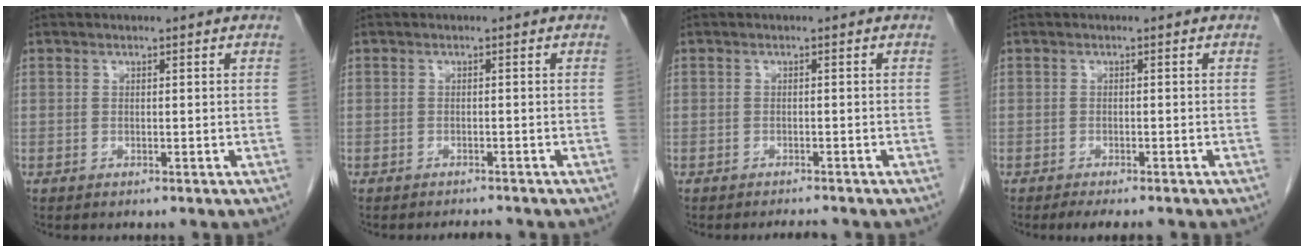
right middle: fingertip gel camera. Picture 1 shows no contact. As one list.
[{"total": 1.6, "force": [-1.6, 0.1, 0.2], "torque": [-0.006, -0.008, -0.018]}, {"total": 1.6, "force": [-1.5, -0.2, 0.3], "torque": [-0.007, -0.008, -0.018]}, {"total": 4.3, "force": [-3.6, 0.9, 2.2], "torque": [-0.026, -0.009, -0.050]}]